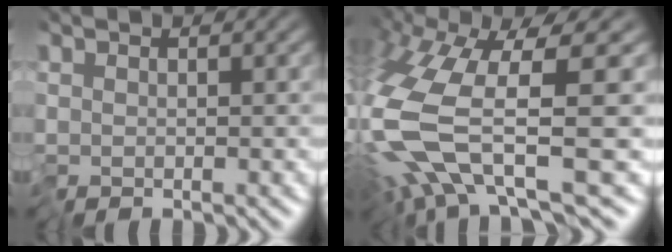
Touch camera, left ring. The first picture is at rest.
{"total": 10.3, "force": [-2.5, 2.5, 9.7], "torque": [-0.215, -0.018, -0.037]}